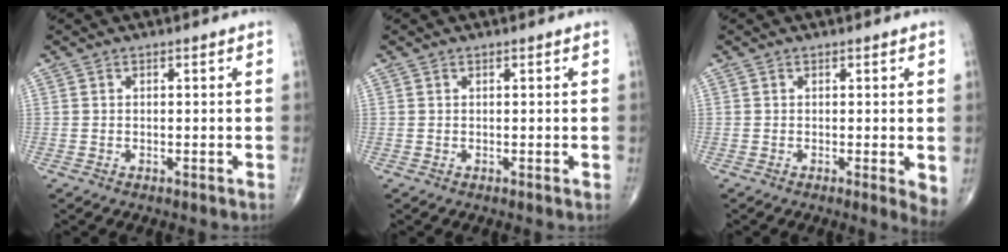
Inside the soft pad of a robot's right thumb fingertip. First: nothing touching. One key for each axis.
{"total": 0.0}
{"total": 3.3, "fx": 0.0, "fy": 0.7, "fz": 3.2, "tx": -0.045, "ty": -0.011, "tz": -0.003}